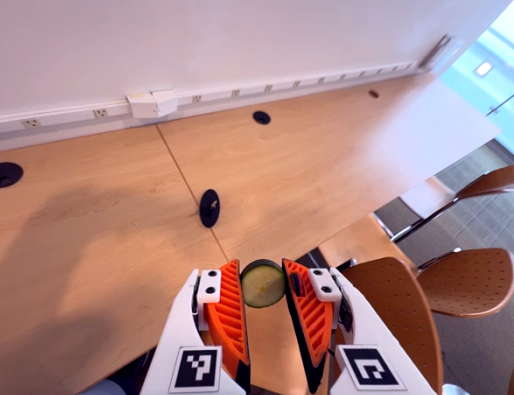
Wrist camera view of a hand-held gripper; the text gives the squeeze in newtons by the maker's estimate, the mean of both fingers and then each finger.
{"total": 7.9, "left": 7.9, "right": 7.9}